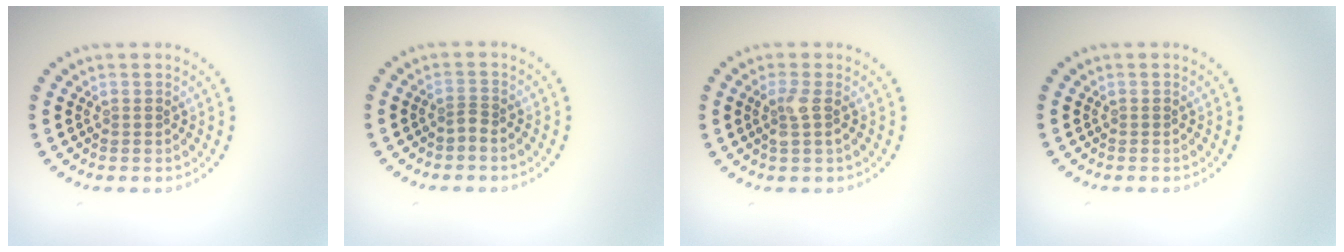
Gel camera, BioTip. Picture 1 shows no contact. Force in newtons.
{"total": 0.5, "press": 0.3, "slide": 0.4}
{"total": 1.7, "press": 1.4, "slide": 0.8}
{"total": 0.0}